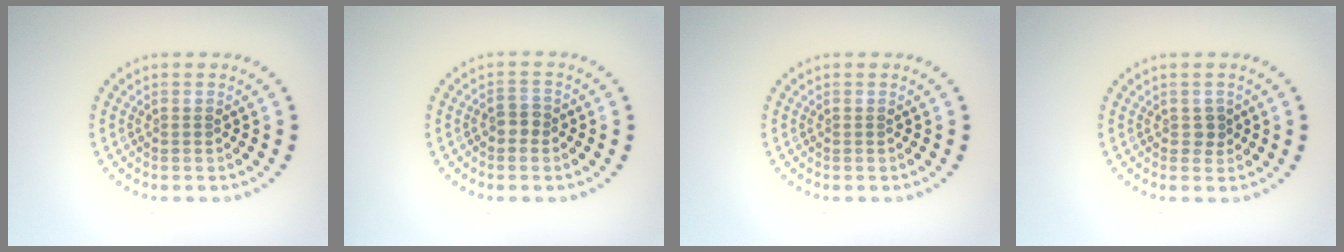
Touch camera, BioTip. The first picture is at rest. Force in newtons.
{"total": 1.4, "press": 1.3, "slide": 0.5}
{"total": 0.0}
{"total": 1.0, "press": 0.8, "slide": 0.5}